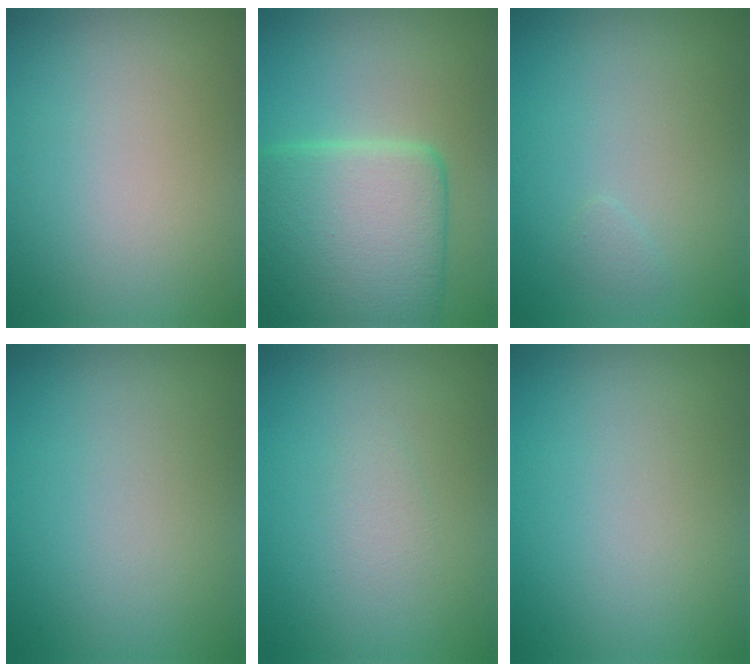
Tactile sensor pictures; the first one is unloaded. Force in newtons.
{"total": 8.6, "press": 8.6, "slide": 0.6}
{"total": 0.6, "press": 0.5, "slide": 0.1}
{"total": 0.0}
{"total": 0.8, "press": 0.8, "slide": 0.0}
{"total": 0.0}